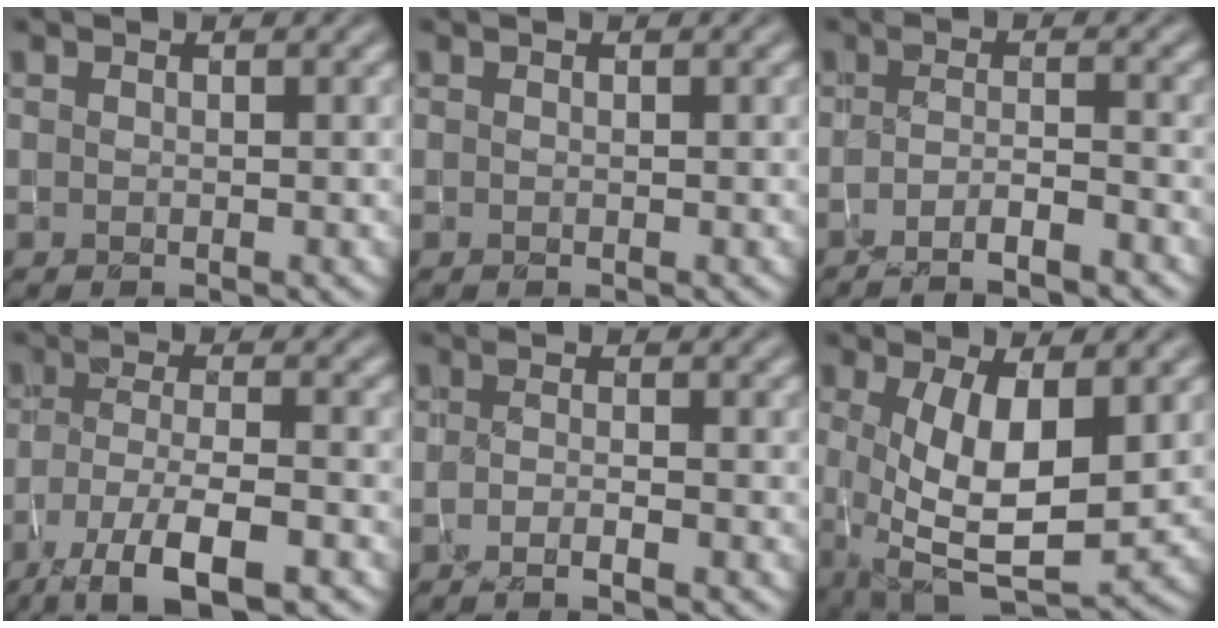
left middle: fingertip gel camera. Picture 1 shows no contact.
{"total": 0.0}
{"total": 3.0, "force": [-2.1, 0.5, 2.0], "torque": [-0.029, -0.001, -0.043]}
{"total": 7.6, "force": [-4.7, 2.0, 5.6], "torque": [-0.099, -0.005, -0.086]}
{"total": 1.6, "force": [-1.0, 0.3, 1.3], "torque": [-0.018, -0.008, -0.020]}
{"total": 8.6, "force": [0.4, 3.5, 7.8], "torque": [-0.153, -0.011, 0.012]}